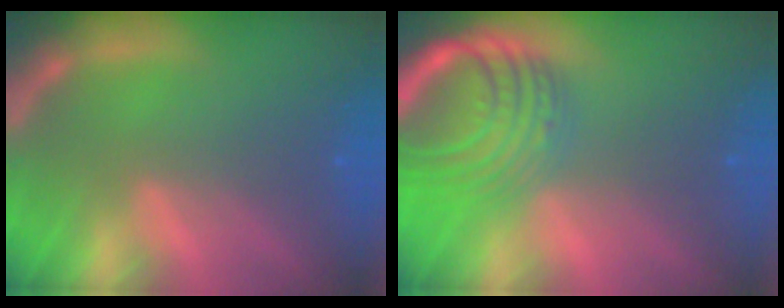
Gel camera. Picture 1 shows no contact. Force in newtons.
{"total": 10.0}